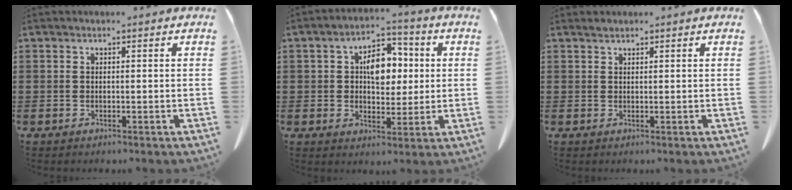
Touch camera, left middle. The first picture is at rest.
{"total": 7.0, "force": [1.1, 4.7, 5.1], "torque": [-0.097, 0.010, 0.014]}
{"total": 0.8, "force": [0.7, 0.1, 0.3], "torque": [-0.008, 0.000, 0.013]}